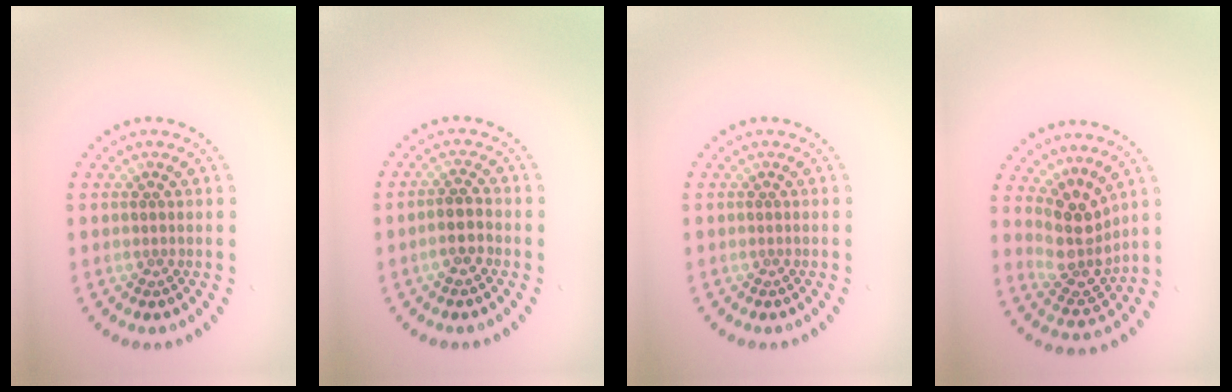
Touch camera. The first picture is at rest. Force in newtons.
{"total": 2.3, "press": 2.1, "slide": 1.0}
{"total": 0.0}
{"total": 4.0, "press": 3.1, "slide": 2.5}